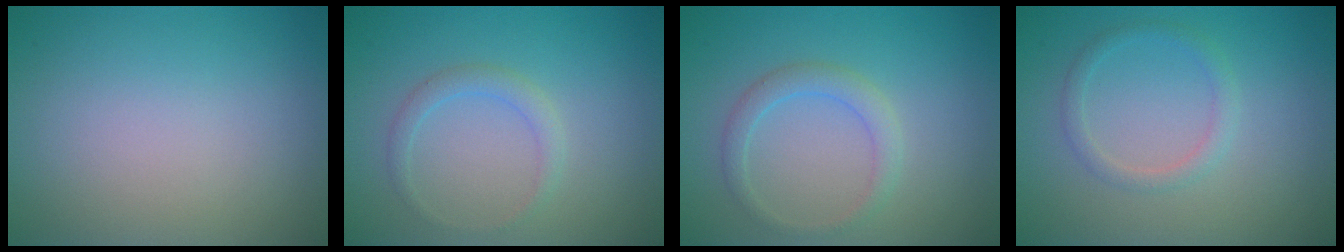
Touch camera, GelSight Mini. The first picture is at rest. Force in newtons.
{"total": 1.6, "press": 1.6, "slide": 0.2}
{"total": 2.0, "press": 2.0, "slide": 0.3}
{"total": 1.6, "press": 1.6, "slide": 0.1}